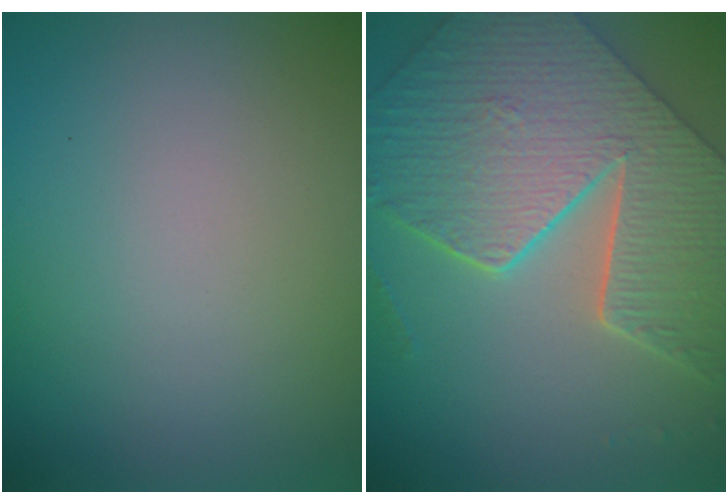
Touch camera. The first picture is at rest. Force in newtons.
{"total": 9.3, "press": 6.8, "slide": 6.4}